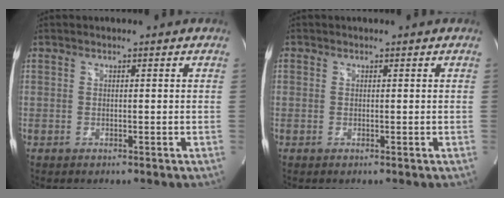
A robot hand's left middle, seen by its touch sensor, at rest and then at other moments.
{"total": 0.0}